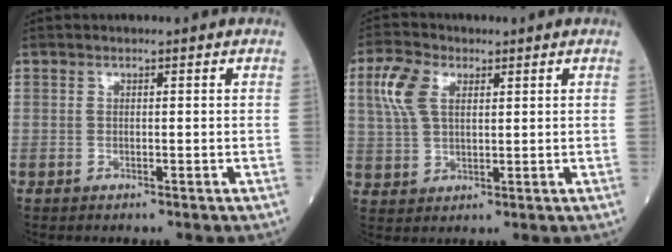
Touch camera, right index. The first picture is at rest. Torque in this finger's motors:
{"motor_torque": [0.94, 0.36, 0.16, 0.08]}